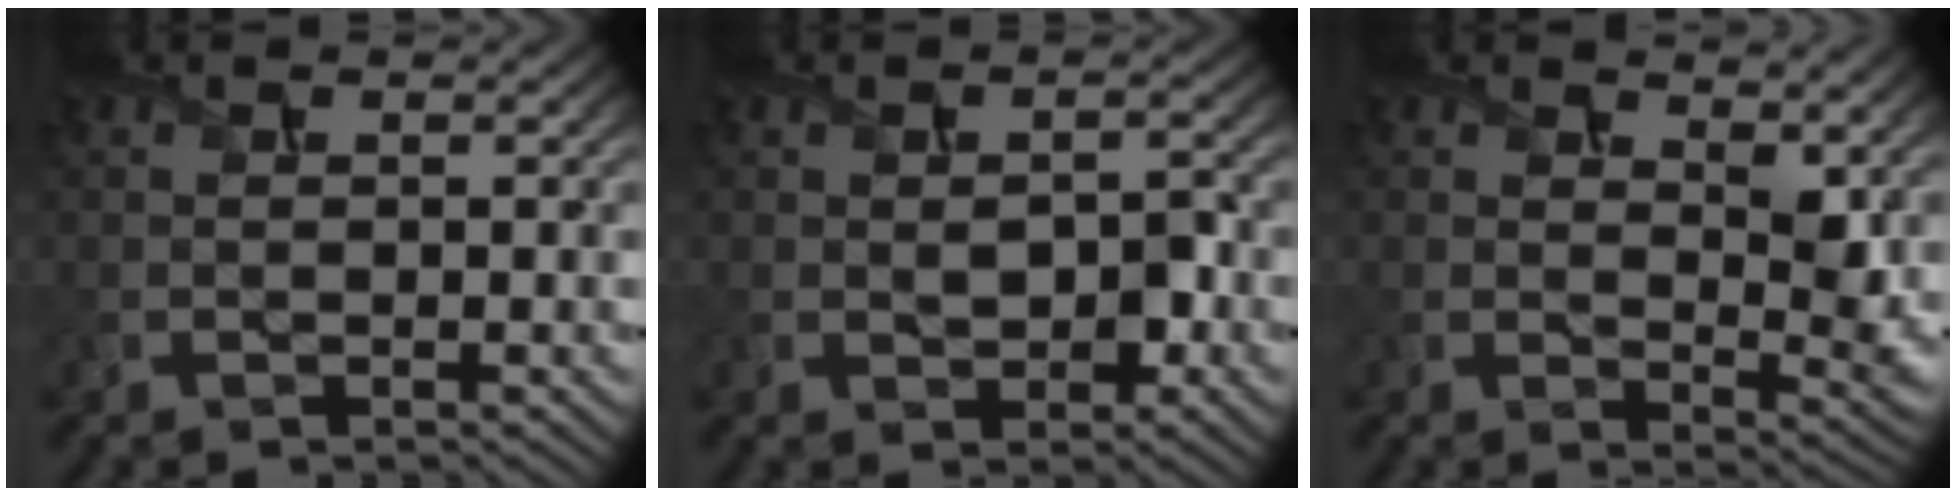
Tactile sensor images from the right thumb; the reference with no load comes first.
{"total": 3.3, "force": [-0.4, 2.1, 2.5], "torque": [-0.044, -0.006, -0.005]}
{"total": 7.5, "force": [4.4, 3.4, 5.0], "torque": [-0.079, -0.008, 0.068]}